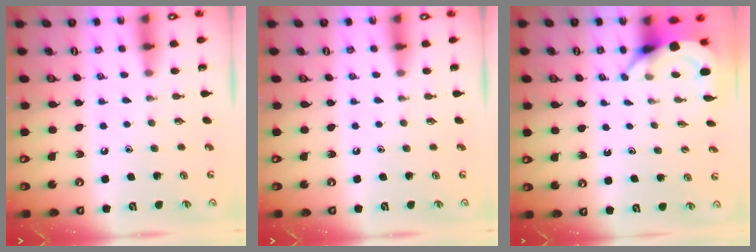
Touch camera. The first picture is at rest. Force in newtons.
{"total": 0.0}
{"total": 4.0, "press": 4.0, "slide": 0.2}